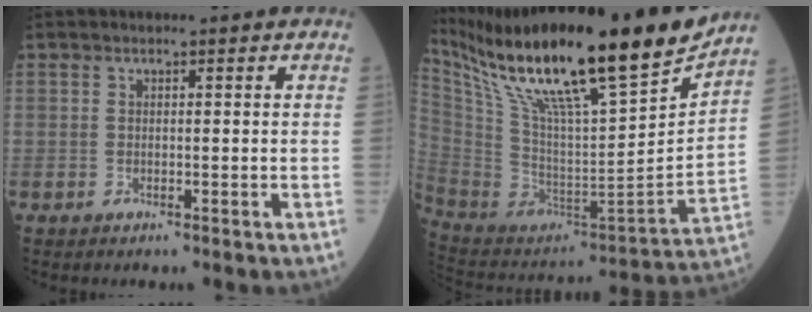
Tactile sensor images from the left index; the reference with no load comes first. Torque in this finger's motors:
{"motor_torque": [0.63, -0.86, 1.00, 0.21]}